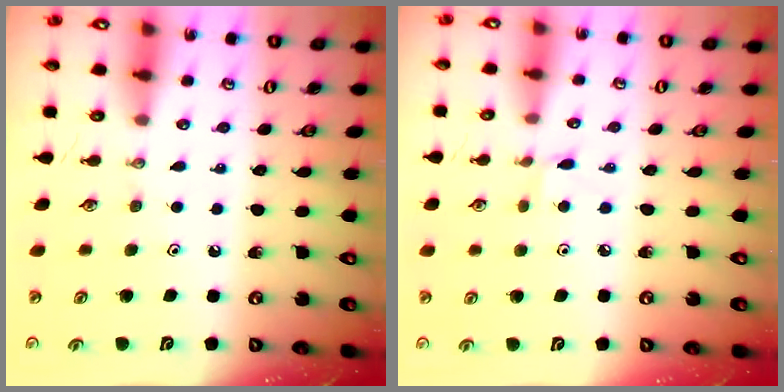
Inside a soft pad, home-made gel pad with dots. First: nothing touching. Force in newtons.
{"total": 2.3, "press": 2.3, "slide": 0.3}